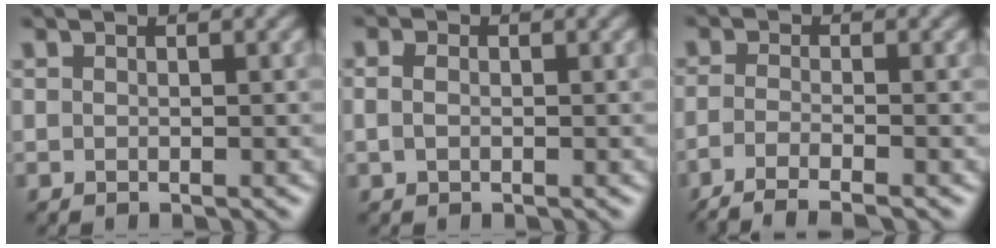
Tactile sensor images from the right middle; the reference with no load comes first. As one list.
[{"total": 1.3, "force": [0.1, 1.0, 0.9], "torque": [-0.020, 0.002, -0.001]}, {"total": 4.3, "force": [-2.9, 1.0, 3.0], "torque": [-0.052, -0.008, -0.066]}]